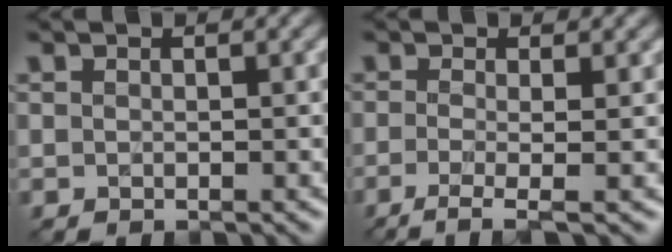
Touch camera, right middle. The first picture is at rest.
{"total": 4.1, "force": [-1.3, 1.2, 3.7], "torque": [-0.055, -0.010, -0.032]}